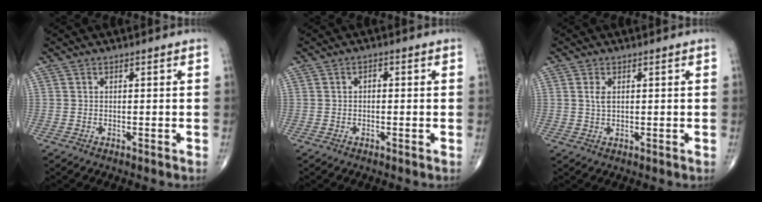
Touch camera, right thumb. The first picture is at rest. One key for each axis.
{"total": 1.2, "fx": 0.0, "fy": 0.7, "fz": 0.9, "tx": -0.008, "ty": 0.005, "tz": -0.005}
{"total": 2.1, "fx": 0.6, "fy": 1.1, "fz": 1.7, "tx": -0.033, "ty": 0.000, "tz": 0.013}